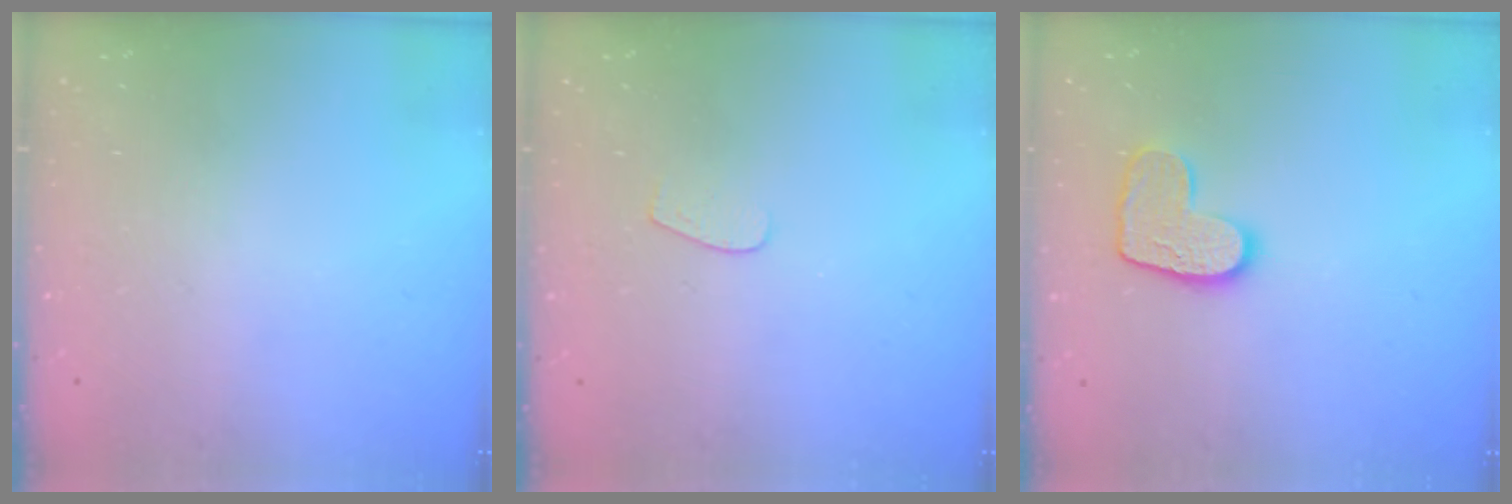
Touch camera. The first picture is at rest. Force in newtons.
{"total": 3.7, "press": 3.7, "slide": 0.3}
{"total": 10.3, "press": 10.2, "slide": 0.6}